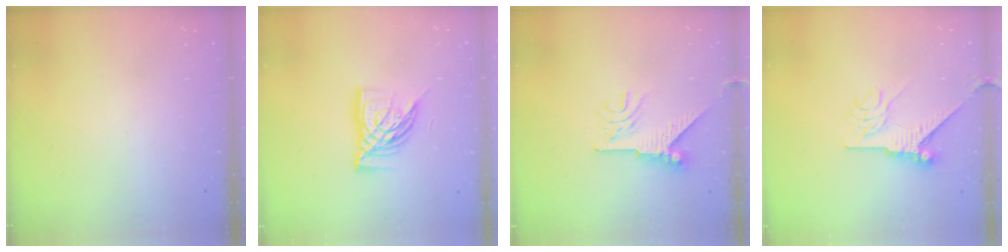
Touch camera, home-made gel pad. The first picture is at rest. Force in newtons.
{"total": 11.6, "press": 11.5, "slide": 1.5}
{"total": 9.4, "press": 9.3, "slide": 1.3}
{"total": 8.6, "press": 8.6, "slide": 0.5}